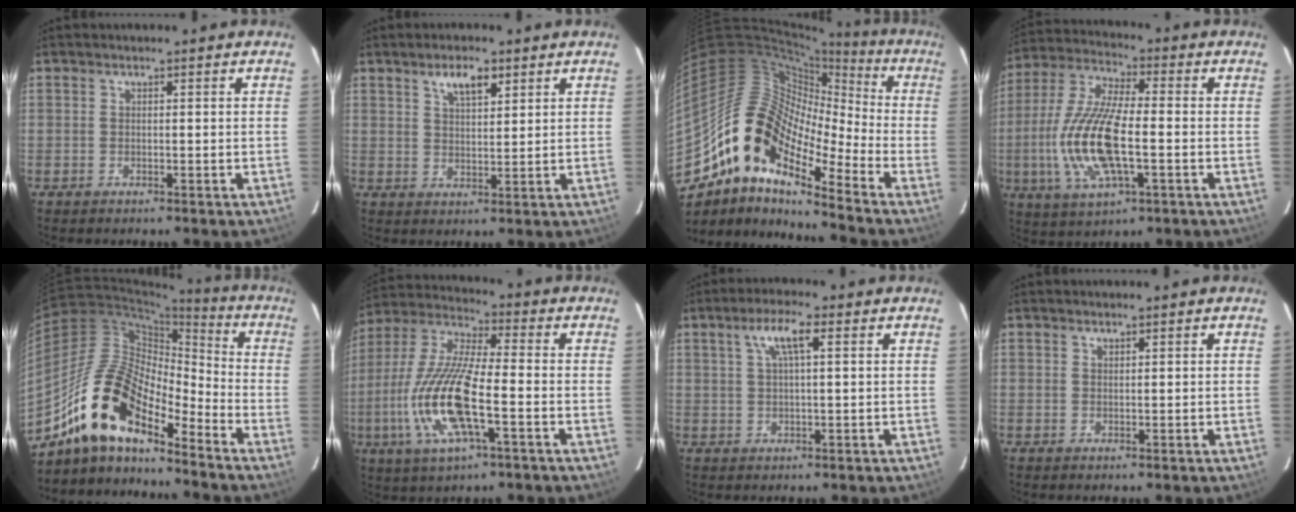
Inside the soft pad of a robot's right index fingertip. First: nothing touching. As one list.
[{"total": 5.0, "force": [3.0, 1.9, 3.4], "torque": [-0.058, 0.006, 0.053]}, {"total": 17.0, "force": [-10.5, 6.4, 11.7], "torque": [-0.189, -0.005, -0.215]}, {"total": 16.3, "force": [-3.1, 5.6, 15.0], "torque": [-0.318, -0.005, -0.060]}, {"total": 17.4, "force": [-12.5, 5.8, 10.6], "torque": [-0.192, 0.000, -0.251]}, {"total": 17.2, "force": [-4.9, 4.3, 16.0], "torque": [-0.341, -0.011, -0.100]}, {"total": 5.2, "force": [2.0, 1.0, 4.7], "torque": [-0.090, 0.009, 0.038]}, {"total": 0.5, "force": [0.5, 0.1, 0.1], "torque": [-0.001, 0.002, 0.010]}]